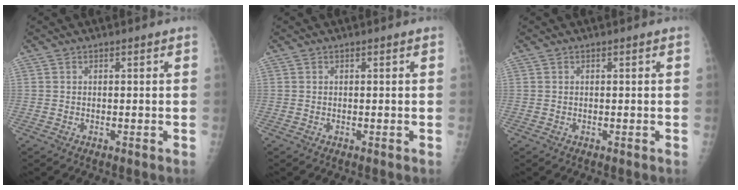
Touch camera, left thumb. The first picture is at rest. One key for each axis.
{"total": 0.0}
{"total": 0.0}